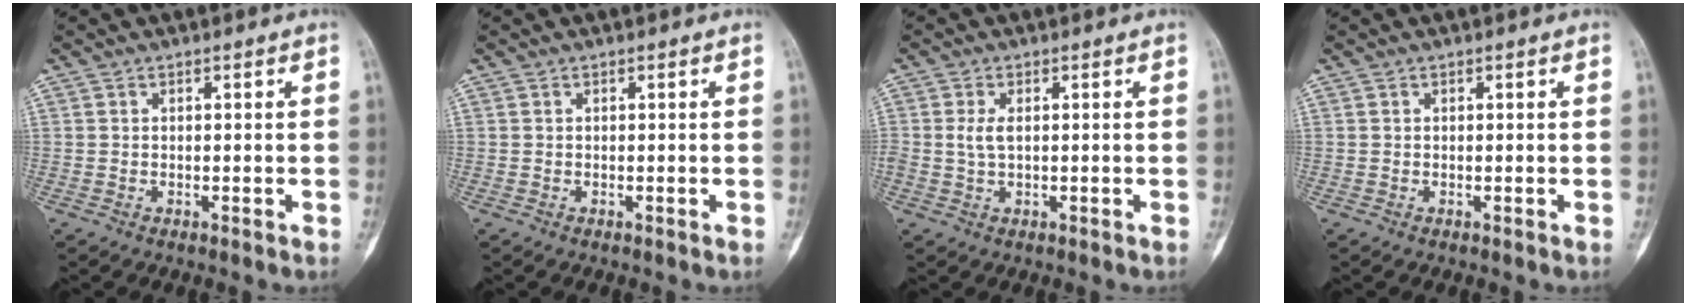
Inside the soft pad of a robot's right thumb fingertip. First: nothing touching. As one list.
[{"total": 0.0}, {"total": 2.5, "force": [0.5, 1.2, 2.1], "torque": [-0.048, 0.001, 0.008]}, {"total": 0.0}]